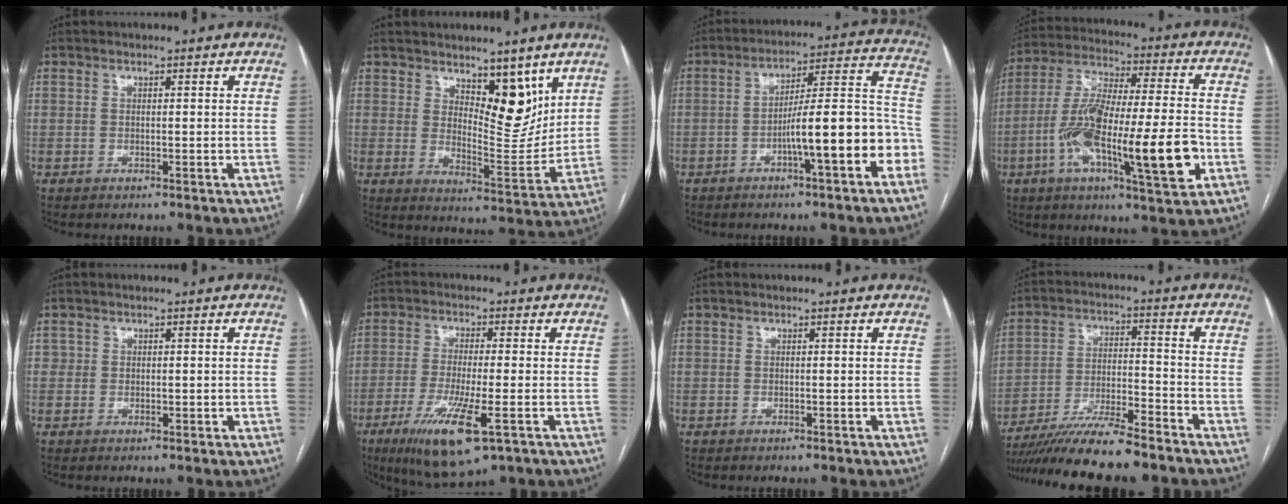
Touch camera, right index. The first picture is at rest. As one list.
[{"total": 9.3, "force": [5.8, 3.7, 6.4], "torque": [-0.091, -0.011, 0.102]}, {"total": 14.0, "force": [-5.4, 1.7, 12.8], "torque": [-0.171, 0.036, -0.076]}, {"total": 20.6, "force": [-6.0, 3.0, 19.5], "torque": [-0.337, -0.005, -0.100]}, {"total": 1.5, "force": [0.2, 1.4, 0.6], "torque": [-0.007, 0.006, 0.007]}, {"total": 11.5, "force": [-5.3, 1.8, 10.1], "torque": [-0.188, -0.033, -0.086]}, {"total": 0.0}, {"total": 13.8, "force": [-11.9, 0.9, 7.1], "torque": [-0.114, -0.011, -0.200]}]